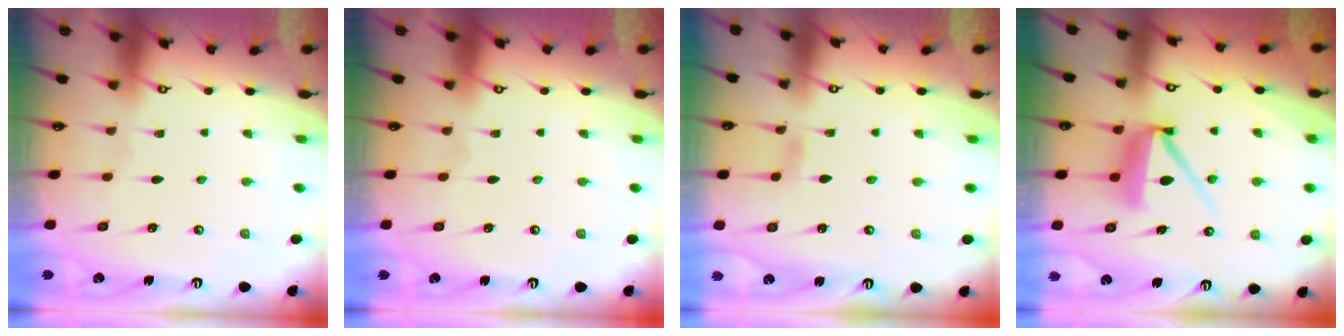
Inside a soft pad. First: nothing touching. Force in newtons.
{"total": 0.0}
{"total": 2.7, "press": 2.7, "slide": 0.4}
{"total": 9.2, "press": 9.2, "slide": 0.5}